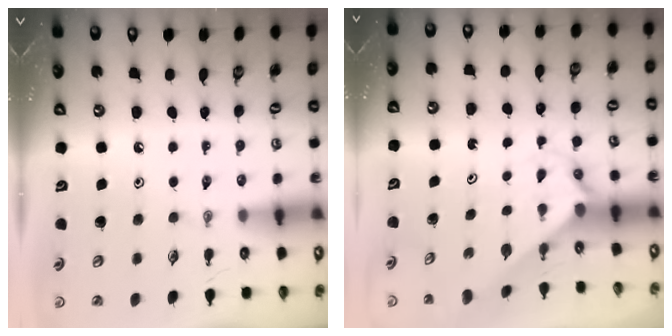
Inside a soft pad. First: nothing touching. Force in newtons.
{"total": 1.7, "press": 1.7, "slide": 0.1}